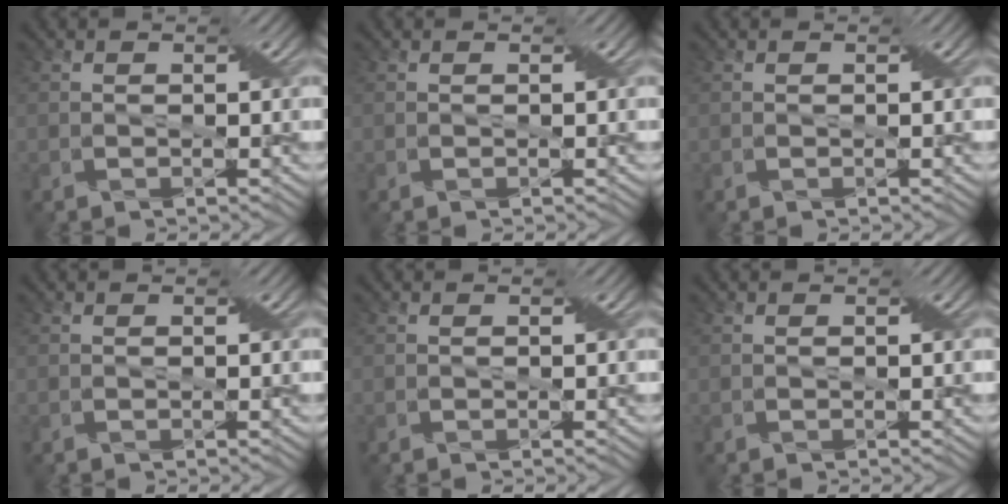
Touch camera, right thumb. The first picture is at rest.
{"total": 0.0}
{"total": 0.0}
{"total": 0.0}
{"total": 0.0}
{"total": 0.0}